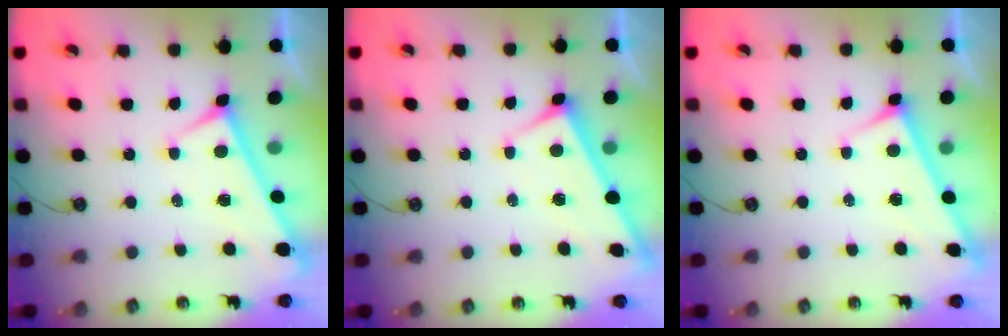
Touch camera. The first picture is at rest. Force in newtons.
{"total": 3.0, "press": 3.0, "slide": 0.1}
{"total": 3.3, "press": 3.3, "slide": 0.3}